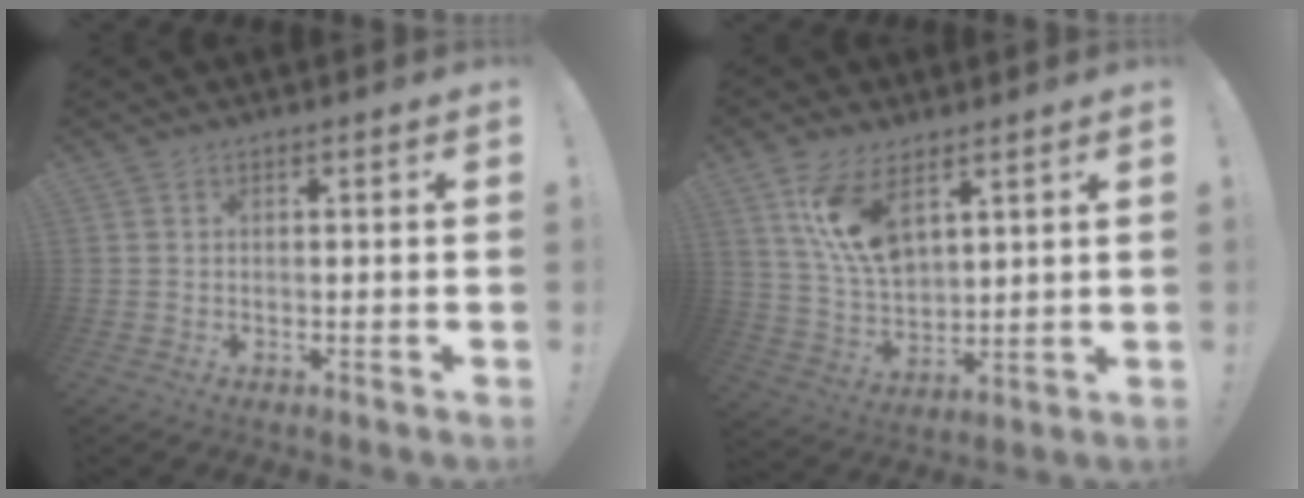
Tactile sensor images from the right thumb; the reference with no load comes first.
{"total": 13.2, "force": [7.1, 7.0, 8.6], "torque": [-0.174, -0.028, 0.134]}